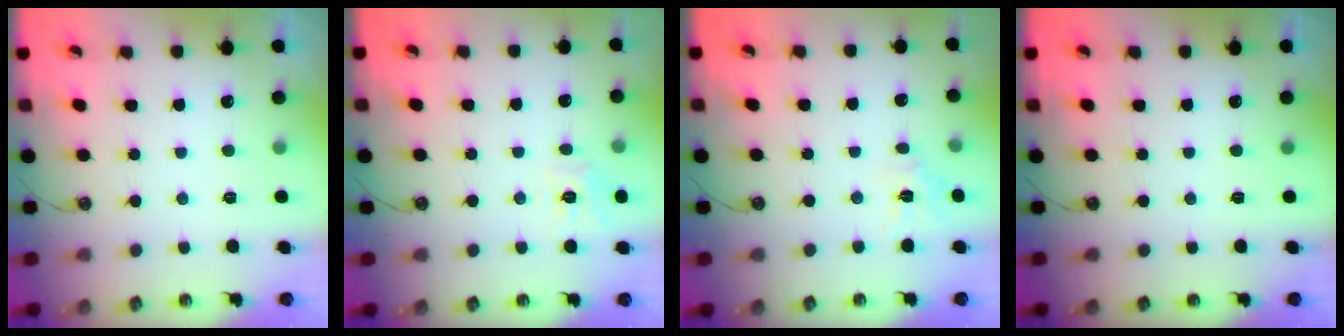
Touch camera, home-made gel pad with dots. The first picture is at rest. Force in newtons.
{"total": 8.9, "press": 8.9, "slide": 1.1}
{"total": 6.8, "press": 6.8, "slide": 0.5}
{"total": 0.0}